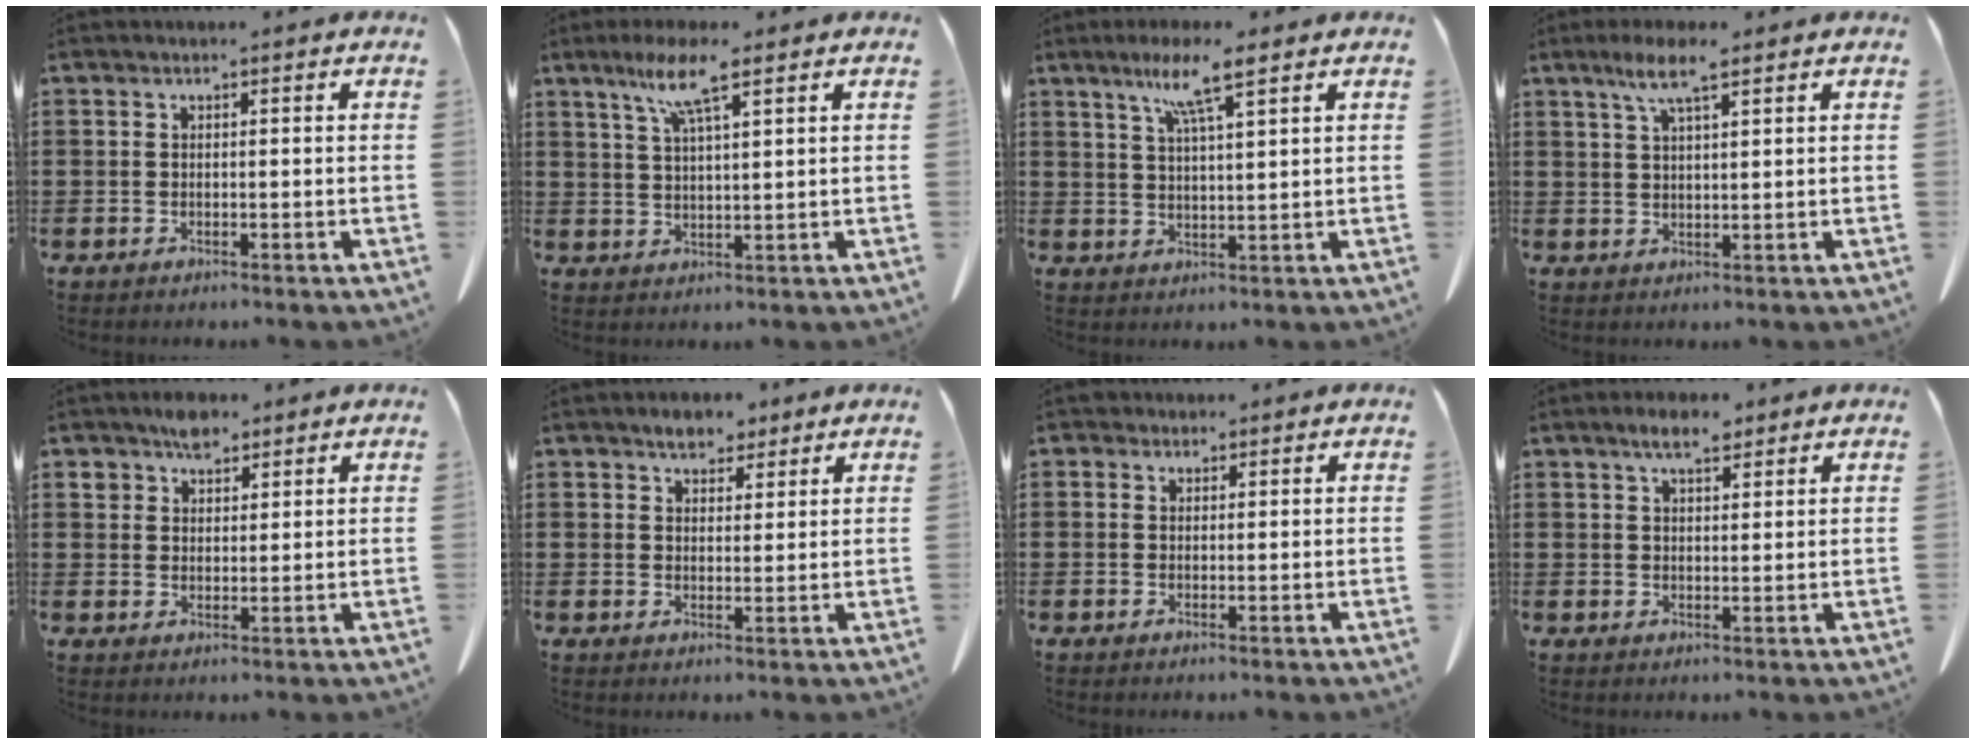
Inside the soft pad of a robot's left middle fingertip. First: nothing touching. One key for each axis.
{"total": 6.5, "fx": 4.1, "fy": 0.5, "fz": 5.0, "tx": -0.109, "ty": 0.003, "tz": 0.070}
{"total": 6.6, "fx": 4.4, "fy": 0.1, "fz": 5.0, "tx": -0.108, "ty": 0.000, "tz": 0.072}
{"total": 5.2, "fx": 3.3, "fy": 0.6, "fz": 3.9, "tx": -0.084, "ty": 0.006, "tz": 0.056}
{"total": 3.8, "fx": 2.9, "fy": 2.1, "fz": 1.0, "tx": -0.020, "ty": 0.007, "tz": 0.055}
{"total": 3.7, "fx": 3.2, "fy": 1.7, "fz": 0.7, "tx": -0.015, "ty": 0.000, "tz": 0.060}
{"total": 1.3, "fx": 1.1, "fy": 0.8, "fz": 0.0, "tx": -0.004, "ty": 0.006, "tz": 0.021}
{"total": 4.1, "fx": 3.2, "fy": 1.2, "fz": 2.3, "tx": -0.051, "ty": 0.001, "tz": 0.057}